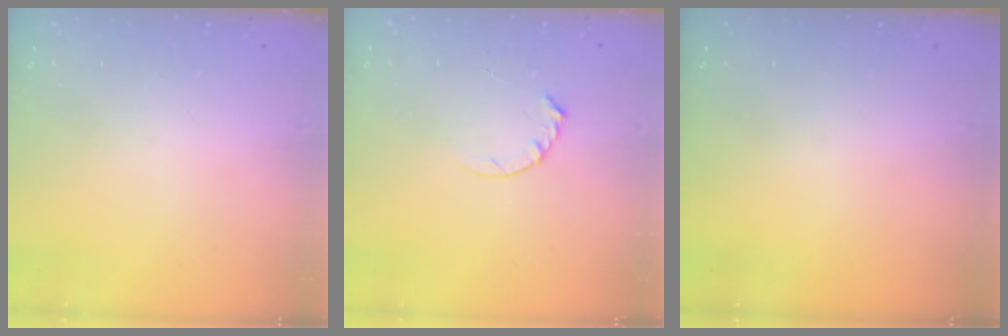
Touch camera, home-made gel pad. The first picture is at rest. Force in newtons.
{"total": 2.8, "press": 2.8, "slide": 0.4}
{"total": 0.0}